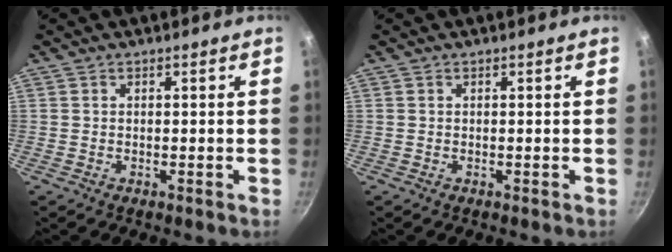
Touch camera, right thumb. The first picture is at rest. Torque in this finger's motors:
{"motor_torque": [0.00, 0.00, 0.00, 0.00, 0.00]}